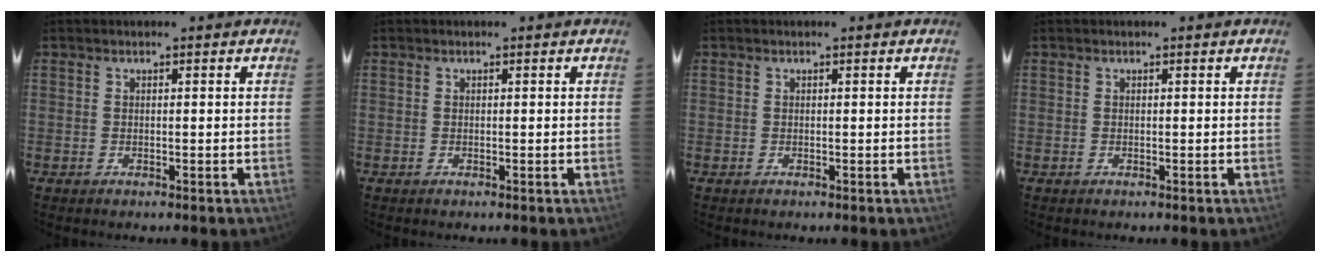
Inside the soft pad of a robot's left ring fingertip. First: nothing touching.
{"total": 0.0}
{"total": 0.0}
{"total": 0.0}